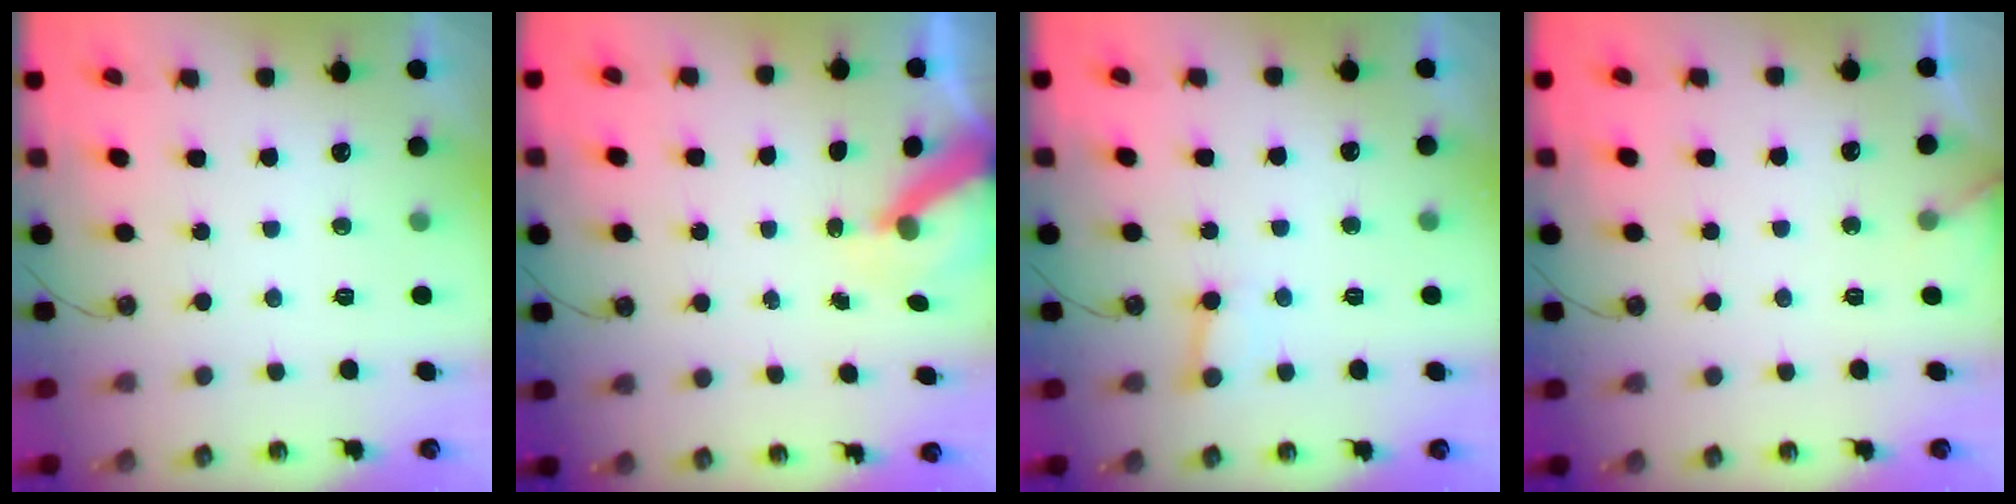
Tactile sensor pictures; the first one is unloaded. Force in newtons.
{"total": 7.5, "press": 7.5, "slide": 0.9}
{"total": 4.8, "press": 4.7, "slide": 0.4}
{"total": 2.5, "press": 2.5, "slide": 0.3}